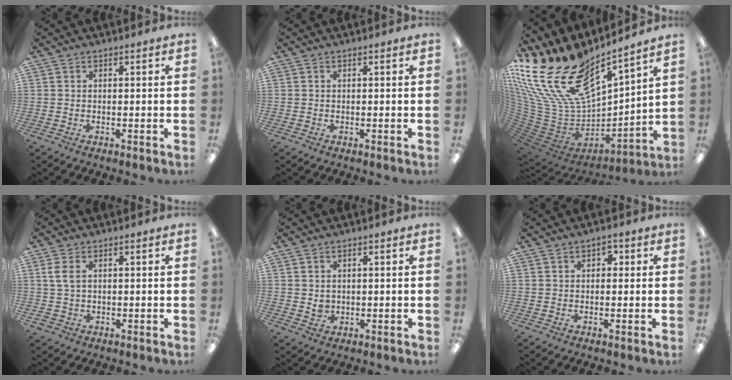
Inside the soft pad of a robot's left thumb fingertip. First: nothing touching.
{"total": 0.0}
{"total": 23.2, "force": [14.9, 11.8, 13.4], "torque": [-0.278, -0.123, 0.298]}
{"total": 4.2, "force": [0.9, 2.8, 3.0], "torque": [-0.068, 0.005, 0.016]}
{"total": 2.0, "force": [0.6, 1.7, 0.8], "torque": [-0.003, -0.004, 0.008]}
{"total": 2.2, "force": [0.9, 1.5, 1.3], "torque": [-0.011, 0.000, 0.010]}